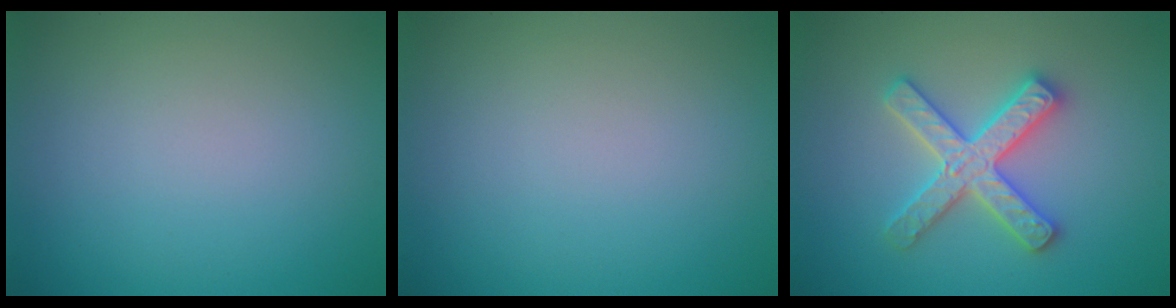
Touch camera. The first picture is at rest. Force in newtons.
{"total": 0.0}
{"total": 4.7, "press": 4.6, "slide": 0.6}